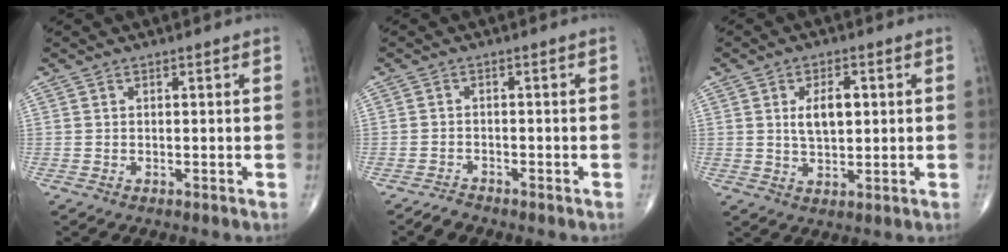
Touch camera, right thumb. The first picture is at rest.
{"total": 1.9, "force": [-1.8, 0.5, 0.2], "torque": [-0.009, 0.003, -0.035]}
{"total": 6.4, "force": [1.2, 3.4, 5.3], "torque": [-0.080, -0.002, 0.021]}